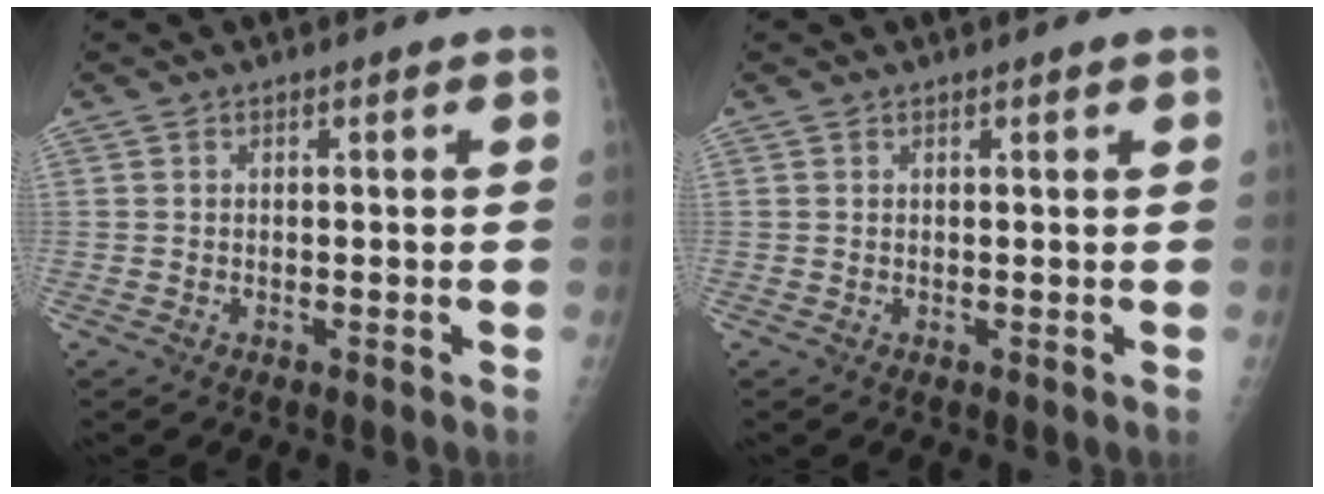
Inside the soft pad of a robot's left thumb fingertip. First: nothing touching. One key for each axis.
{"total": 0.7, "fx": 0.4, "fy": -0.1, "fz": 0.5, "tx": -0.011, "ty": -0.003, "tz": 0.009}